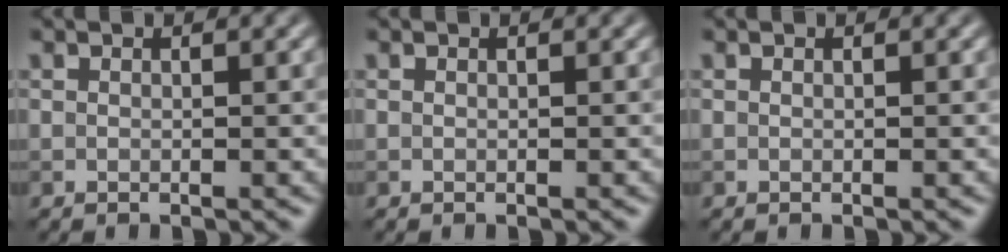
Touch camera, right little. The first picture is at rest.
{"total": 0.0}
{"total": 0.0}